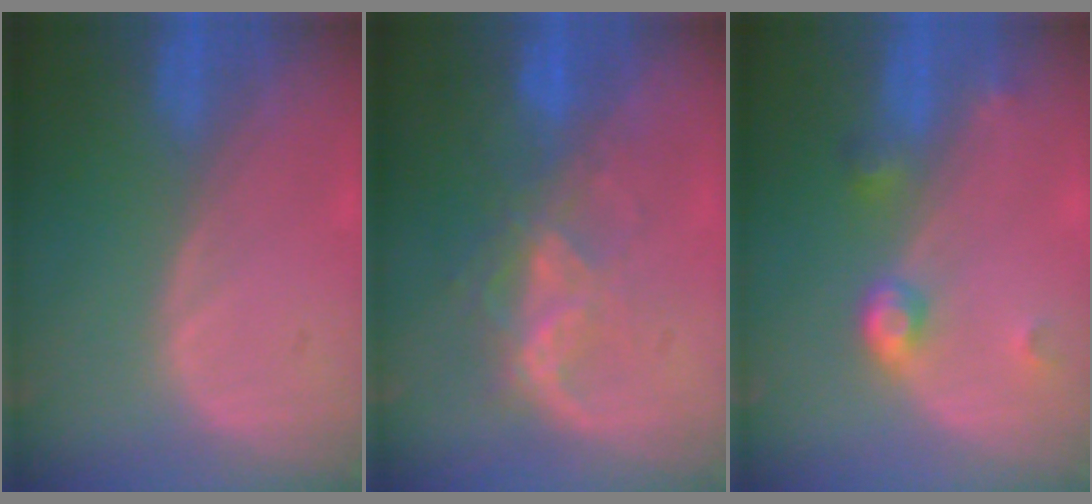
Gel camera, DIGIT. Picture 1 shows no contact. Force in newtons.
{"total": 6.8, "press": 6.2, "slide": 2.8}
{"total": 3.9, "press": 3.6, "slide": 1.5}